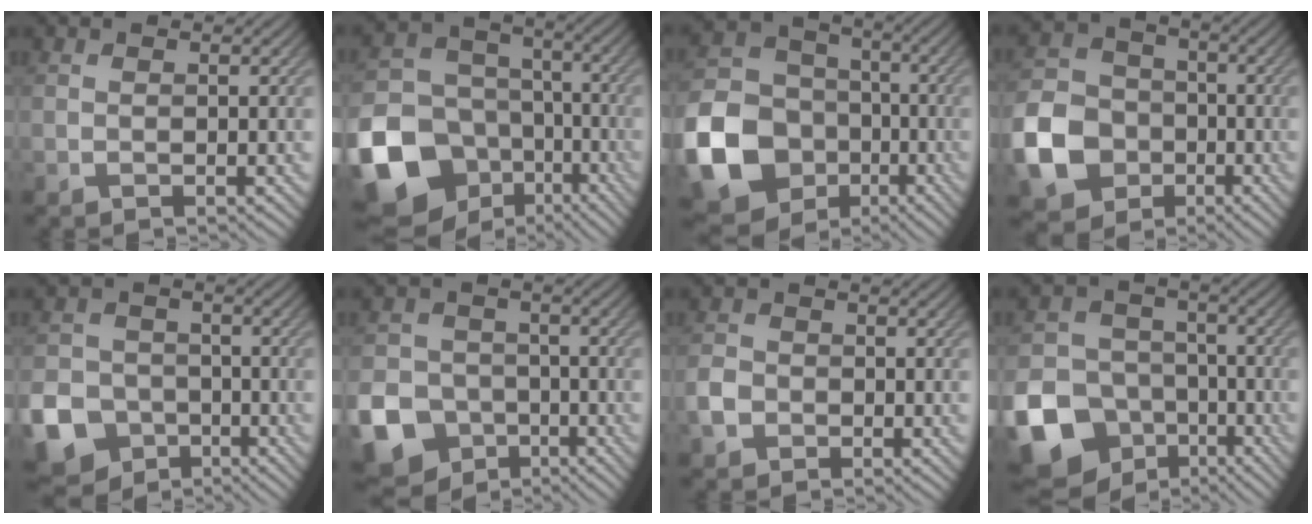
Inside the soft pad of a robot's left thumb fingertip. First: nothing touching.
{"total": 20.2, "force": [-9.0, 16.2, 8.0], "torque": [-0.225, -0.061, -0.153]}
{"total": 17.4, "force": [-6.3, 14.1, 7.9], "torque": [-0.239, -0.037, -0.131]}
{"total": 11.9, "force": [-4.3, 9.5, 5.8], "torque": [-0.161, -0.025, -0.097]}
{"total": 13.1, "force": [-6.4, 10.7, 4.2], "torque": [-0.129, -0.057, -0.122]}
{"total": 14.6, "force": [-7.1, 11.9, 4.6], "torque": [-0.139, -0.060, -0.133]}
{"total": 3.0, "force": [-1.4, 2.4, 1.1], "torque": [-0.032, -0.002, -0.036]}
{"total": 18.5, "force": [-8.9, 14.9, 6.4], "torque": [-0.192, -0.067, -0.159]}